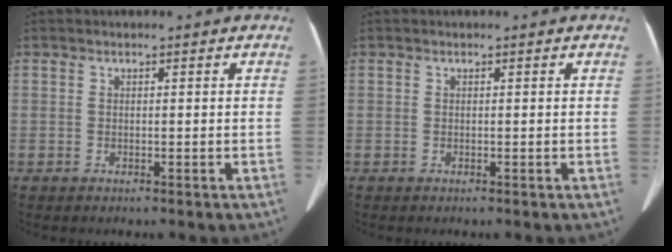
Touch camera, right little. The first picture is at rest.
{"total": 0.0}